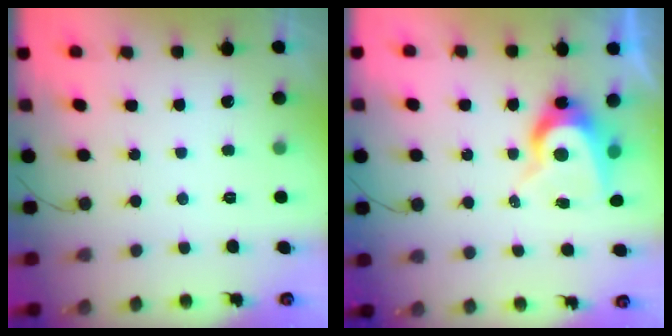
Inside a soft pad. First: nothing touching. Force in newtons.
{"total": 8.4, "press": 8.4, "slide": 0.5}